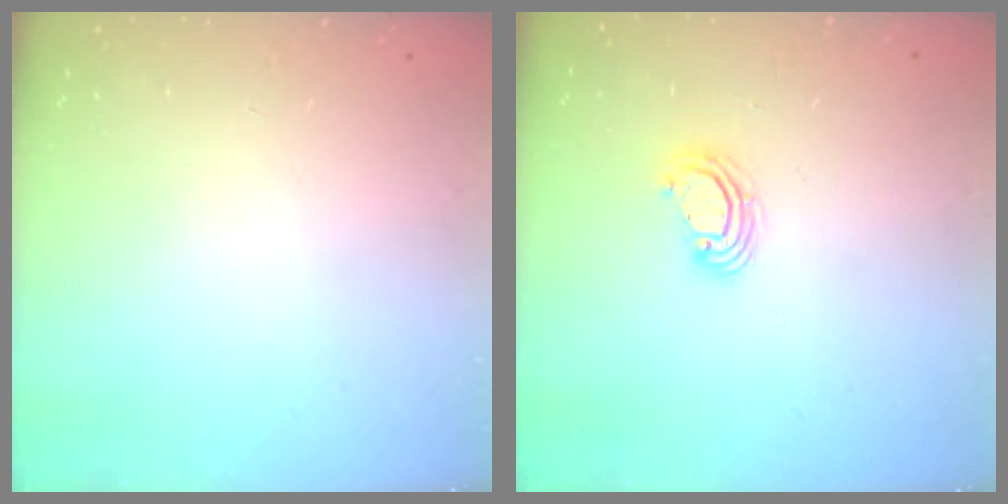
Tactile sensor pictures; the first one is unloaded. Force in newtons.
{"total": 5.6, "press": 5.6, "slide": 0.3}